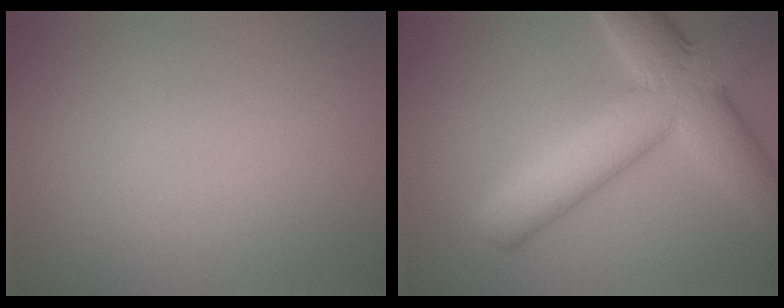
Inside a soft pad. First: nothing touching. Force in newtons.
{"total": 9.8, "press": 9.8, "slide": 0.3}